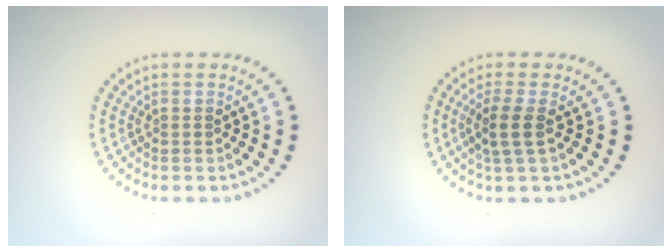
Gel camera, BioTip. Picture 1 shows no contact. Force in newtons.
{"total": 2.3, "press": 1.8, "slide": 1.3}